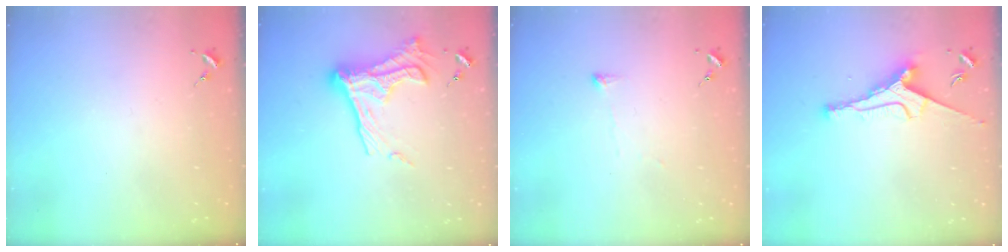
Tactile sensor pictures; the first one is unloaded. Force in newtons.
{"total": 18.0, "press": 17.9, "slide": 1.4}
{"total": 3.6, "press": 3.5, "slide": 0.5}
{"total": 8.9, "press": 8.9, "slide": 0.5}